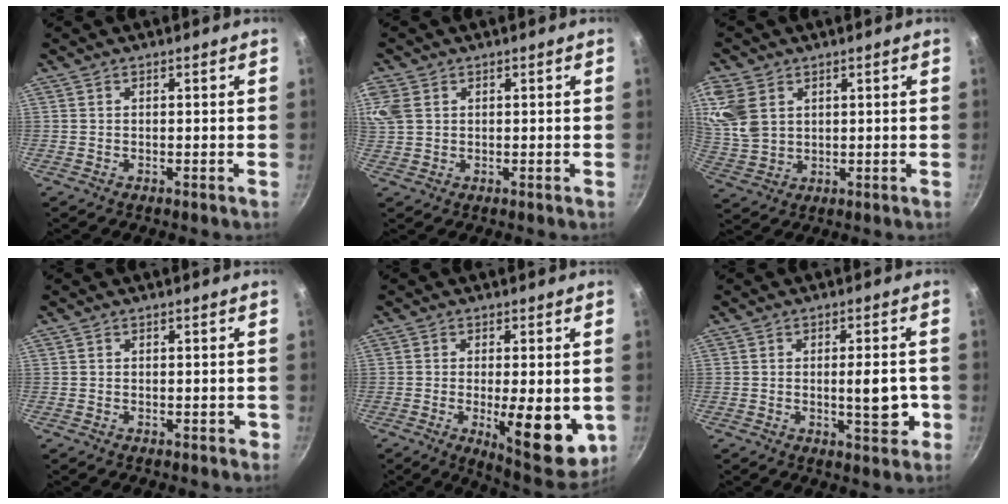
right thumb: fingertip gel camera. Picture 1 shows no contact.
{"total": 7.1, "force": [2.1, 5.2, 4.3], "torque": [-0.103, 0.011, 0.043]}
{"total": 9.2, "force": [3.3, 6.6, 5.5], "torque": [-0.102, -0.017, 0.069]}
{"total": 1.0, "force": [-0.4, 0.8, 0.5], "torque": [0.001, 0.005, -0.004]}
{"total": 13.8, "force": [-2.5, 4.9, 12.6], "torque": [-0.146, -0.009, -0.022]}
{"total": 7.1, "force": [-1.1, 2.7, 6.4], "torque": [-0.066, 0.004, -0.015]}